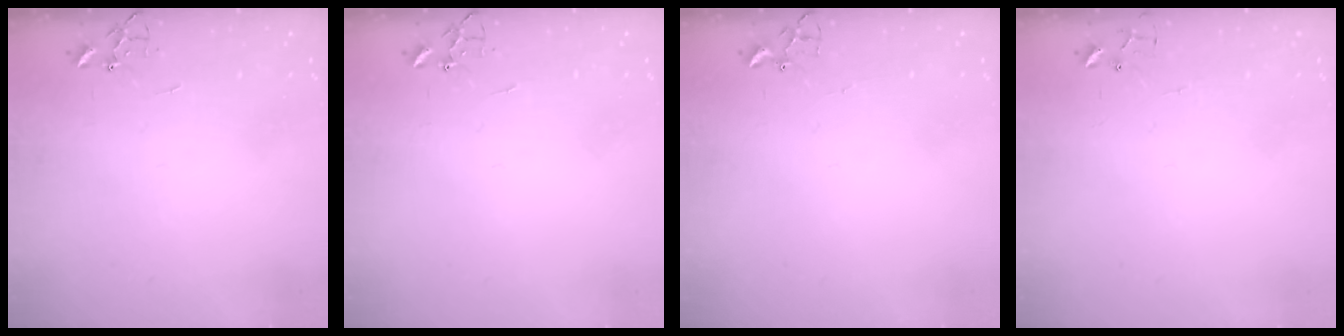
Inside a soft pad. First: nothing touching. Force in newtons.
{"total": 0.0}
{"total": 1.7, "press": 1.6, "slide": 0.2}
{"total": 4.9, "press": 4.8, "slide": 0.4}